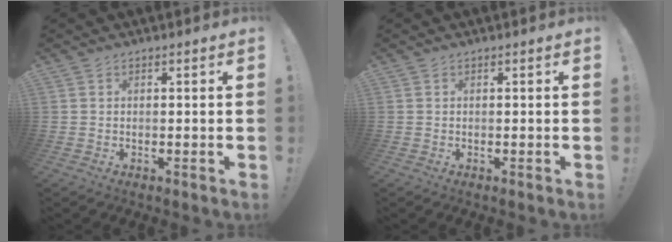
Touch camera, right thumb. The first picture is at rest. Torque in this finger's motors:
{"motor_torque": [-0.01, 0.01, -0.08, 0.09, 0.04]}